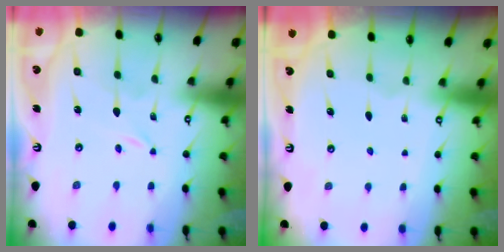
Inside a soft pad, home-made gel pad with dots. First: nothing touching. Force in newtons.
{"total": 0.0}